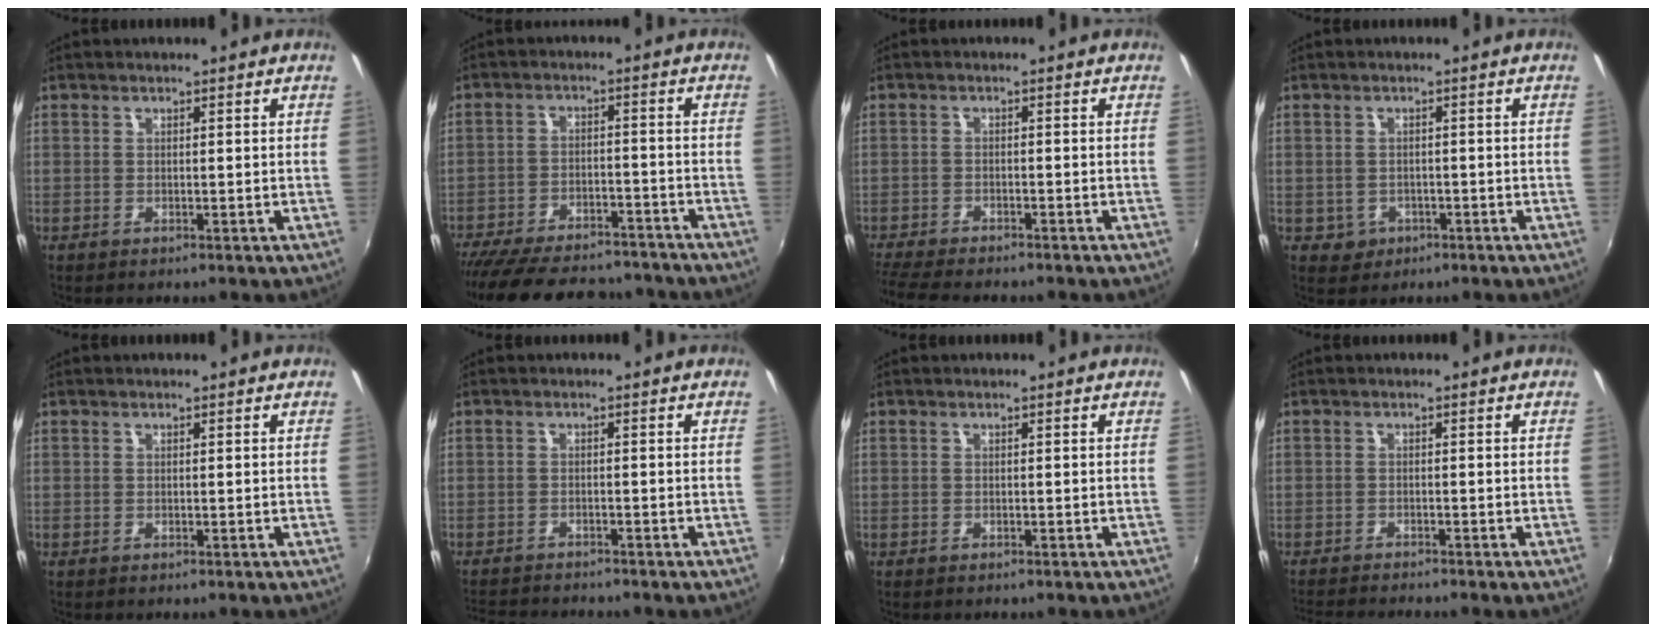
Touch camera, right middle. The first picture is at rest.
{"total": 21.7, "force": [-18.6, 6.9, 8.8], "torque": [-0.186, -0.006, -0.256]}
{"total": 8.3, "force": [-7.5, 1.1, 3.5], "torque": [-0.094, -0.027, -0.126]}
{"total": 3.3, "force": [-1.0, 3.0, 0.9], "torque": [-0.026, 0.001, -0.008]}
{"total": 0.0}
{"total": 6.5, "force": [-6.1, 1.0, 1.8], "torque": [-0.055, -0.012, -0.100]}
{"total": 0.0}
{"total": 5.0, "force": [-4.8, -0.5, 1.6], "torque": [-0.046, -0.018, -0.083]}